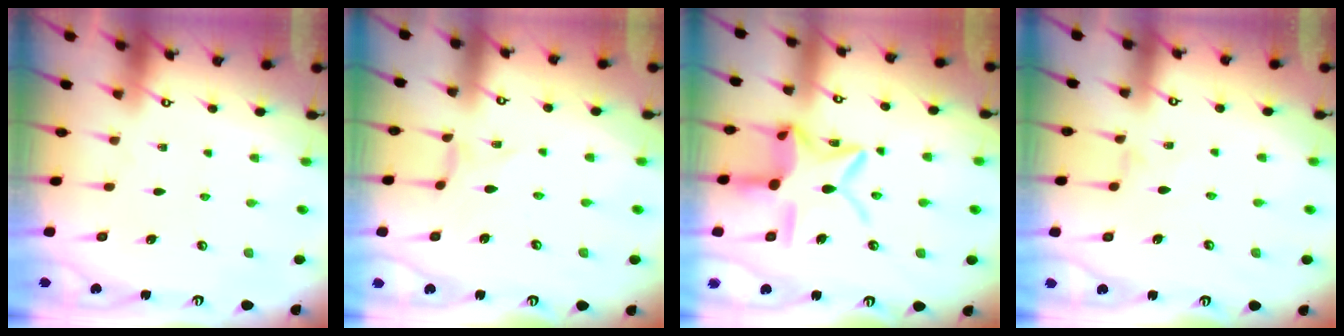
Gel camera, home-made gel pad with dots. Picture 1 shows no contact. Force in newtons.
{"total": 0.0}
{"total": 15.6, "press": 15.6, "slide": 1.4}
{"total": 0.5, "press": 0.5, "slide": 0.1}